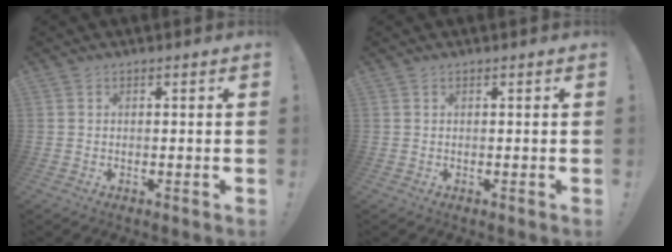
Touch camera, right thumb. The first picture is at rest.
{"total": 0.0}